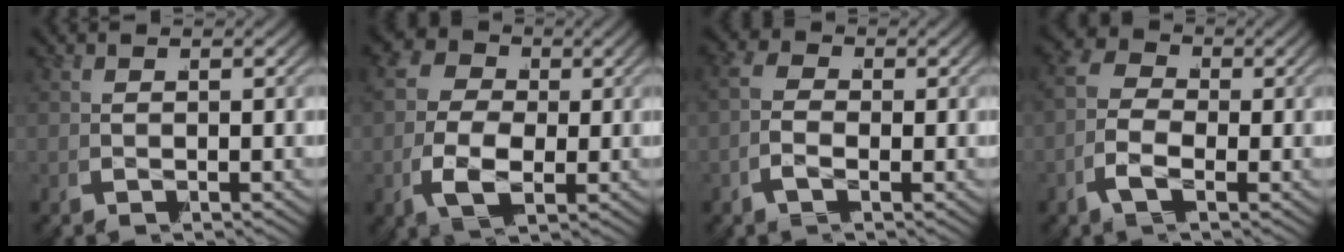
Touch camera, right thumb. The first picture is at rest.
{"total": 10.1, "force": [0.0, 7.9, 6.2], "torque": [-0.121, -0.018, -0.004]}
{"total": 3.2, "force": [-0.4, 2.3, 2.2], "torque": [-0.041, -0.004, -0.015]}
{"total": 6.6, "force": [-0.5, 4.8, 4.5], "torque": [-0.075, -0.005, -0.021]}